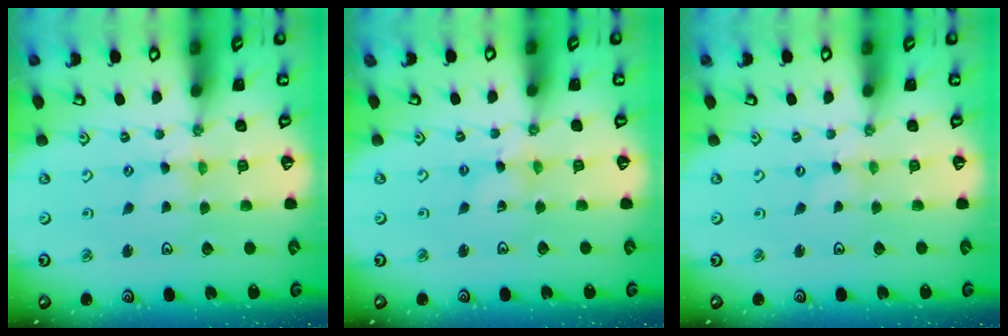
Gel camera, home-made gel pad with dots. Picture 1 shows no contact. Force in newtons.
{"total": 2.6, "press": 2.6, "slide": 0.4}
{"total": 0.0}